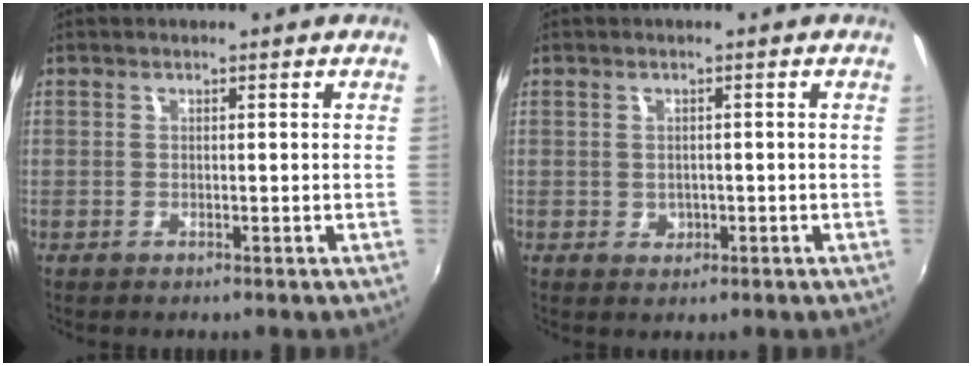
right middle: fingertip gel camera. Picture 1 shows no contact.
{"total": 1.9, "force": [-0.3, 1.8, 0.7], "torque": [-0.008, 0.001, -0.001]}